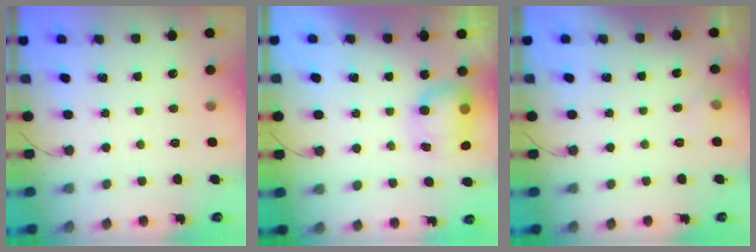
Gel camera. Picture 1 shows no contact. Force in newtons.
{"total": 7.9, "press": 7.8, "slide": 1.1}
{"total": 3.6, "press": 3.3, "slide": 1.4}